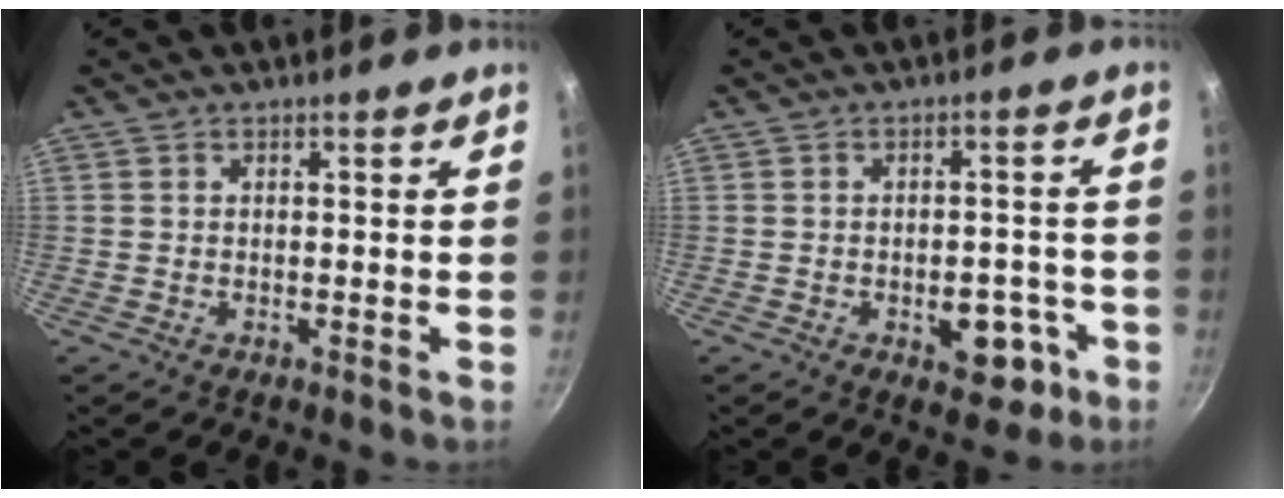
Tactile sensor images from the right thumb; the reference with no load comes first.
{"total": 7.6, "force": [-3.0, 4.6, 5.3], "torque": [-0.038, 0.021, -0.030]}